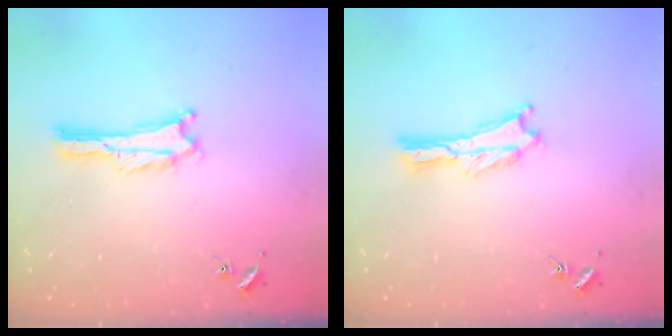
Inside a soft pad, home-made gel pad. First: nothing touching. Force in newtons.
{"total": 0.7, "press": 0.7, "slide": 0.2}